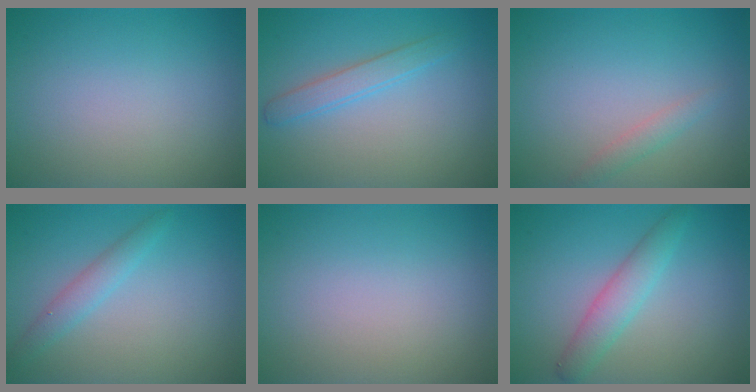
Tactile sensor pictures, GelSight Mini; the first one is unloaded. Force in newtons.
{"total": 2.0, "press": 2.0, "slide": 0.0}
{"total": 1.3, "press": 1.3, "slide": 0.2}
{"total": 1.9, "press": 1.9, "slide": 0.0}
{"total": 0.0}
{"total": 2.8, "press": 2.8, "slide": 0.1}